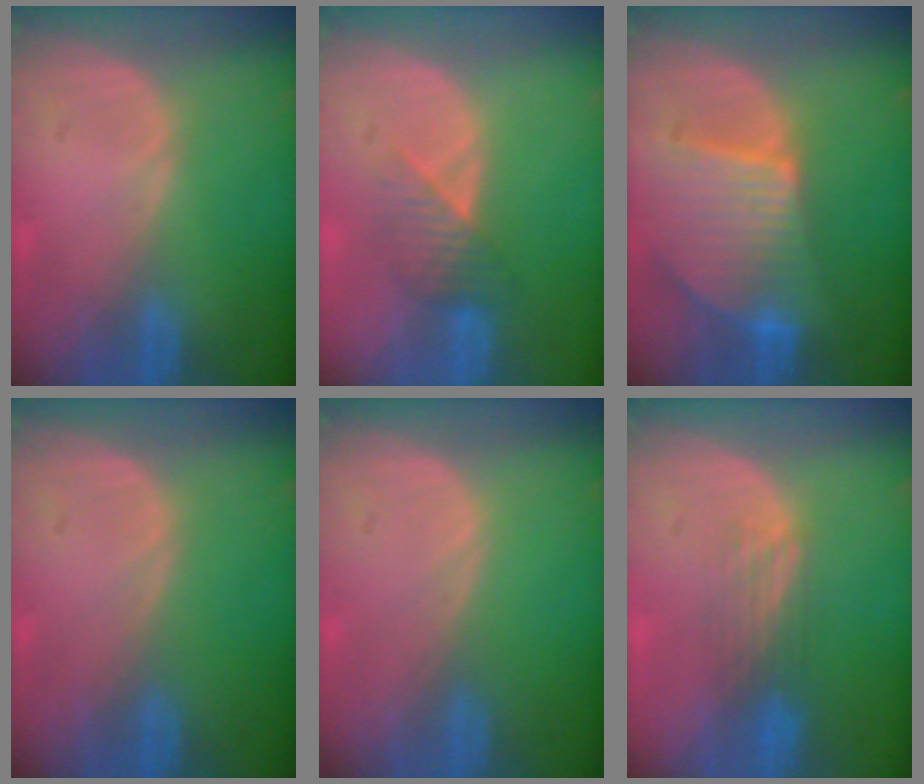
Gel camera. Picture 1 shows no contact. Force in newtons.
{"total": 3.8, "press": 3.4, "slide": 1.5}
{"total": 9.4, "press": 8.2, "slide": 4.7}
{"total": 0.0}
{"total": 0.0}
{"total": 4.1, "press": 3.4, "slide": 2.3}